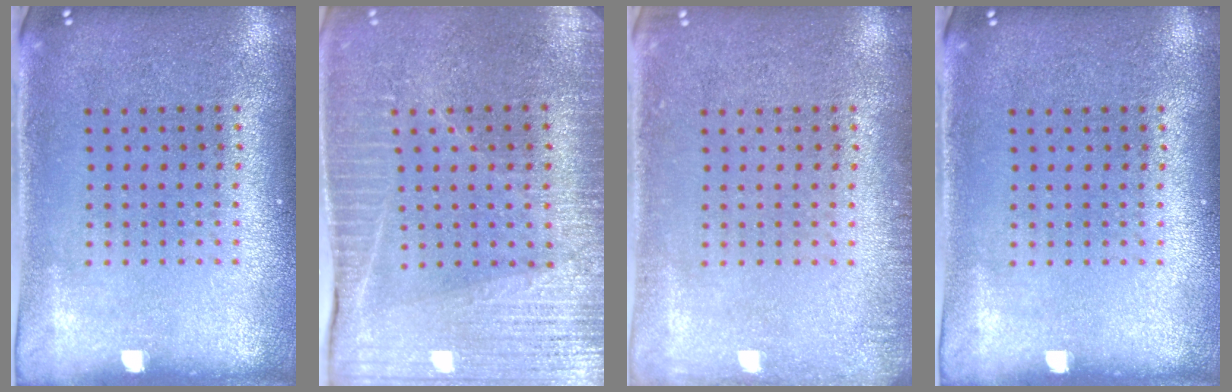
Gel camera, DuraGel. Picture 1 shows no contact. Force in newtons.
{"total": 3.5, "press": 3.4, "slide": 0.8}
{"total": 1.2, "press": 1.1, "slide": 0.2}
{"total": 0.0}